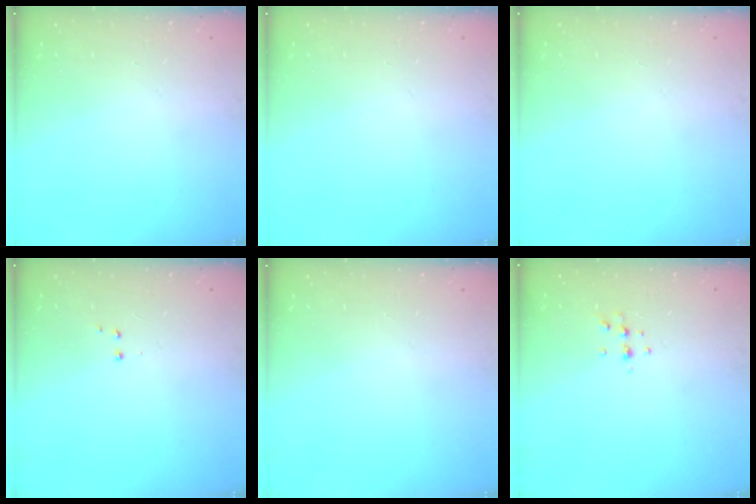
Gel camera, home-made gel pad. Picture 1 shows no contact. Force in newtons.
{"total": 0.0}
{"total": 0.0}
{"total": 2.8, "press": 2.7, "slide": 0.5}
{"total": 0.0}
{"total": 5.3, "press": 5.2, "slide": 1.4}